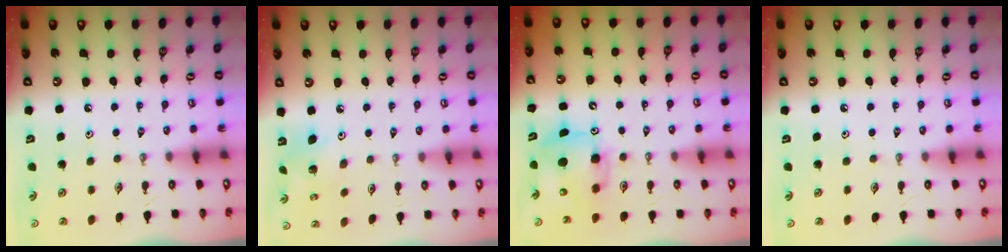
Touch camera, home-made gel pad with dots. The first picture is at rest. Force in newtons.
{"total": 6.0, "press": 6.0, "slide": 0.2}
{"total": 7.8, "press": 7.7, "slide": 0.9}
{"total": 0.0}